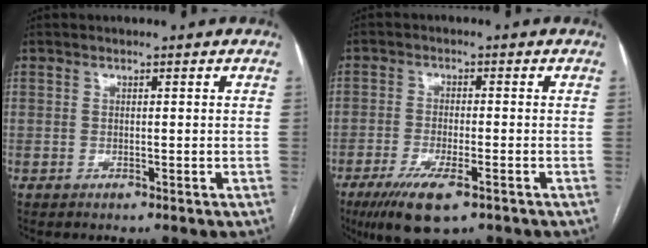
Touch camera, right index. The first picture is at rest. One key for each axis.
{"total": 8.7, "fx": -5.3, "fy": 2.1, "fz": 6.6, "tx": -0.119, "ty": -0.019, "tz": -0.086}